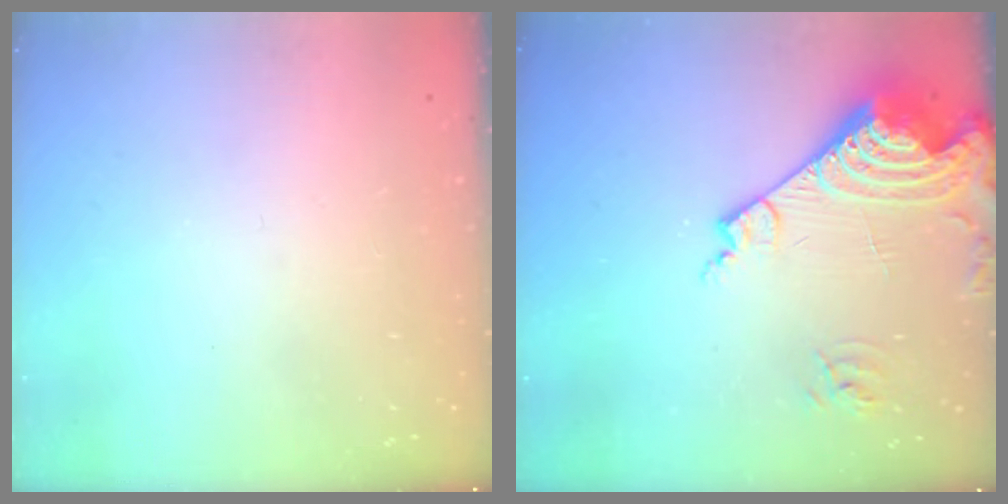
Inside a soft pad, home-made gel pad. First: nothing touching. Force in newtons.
{"total": 16.3, "press": 16.2, "slide": 1.9}